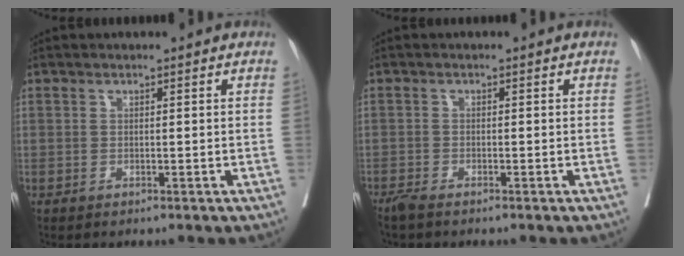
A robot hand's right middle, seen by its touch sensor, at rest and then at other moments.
{"total": 1.7, "force": [-1.5, 0.1, 0.8], "torque": [-0.020, -0.005, -0.031]}